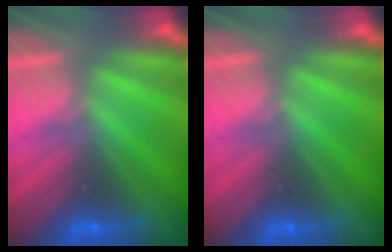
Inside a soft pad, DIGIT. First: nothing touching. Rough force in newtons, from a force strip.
{"total": 0.0}